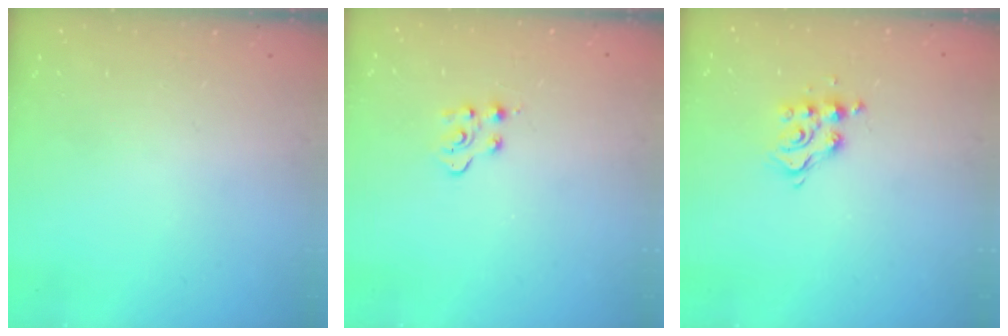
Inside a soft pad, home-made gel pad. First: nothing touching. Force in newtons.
{"total": 3.6, "press": 3.6, "slide": 0.5}
{"total": 8.0, "press": 8.0, "slide": 0.5}